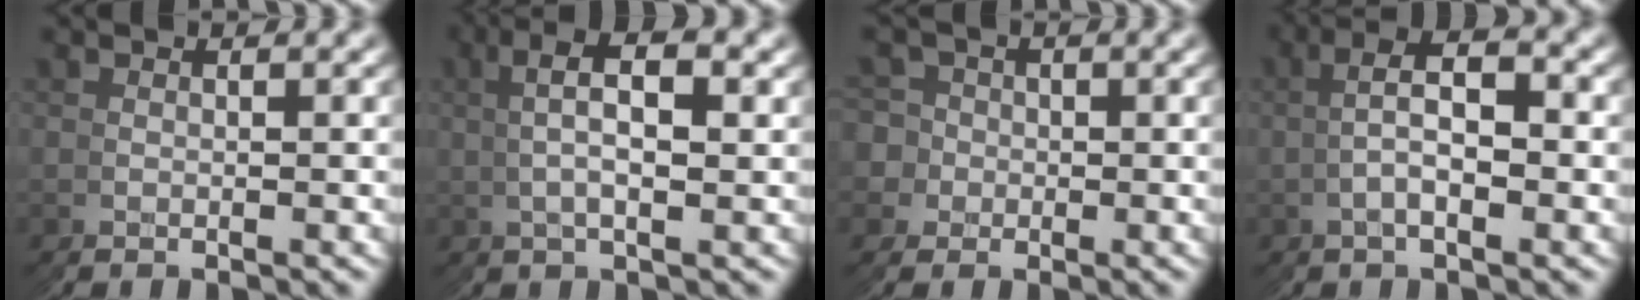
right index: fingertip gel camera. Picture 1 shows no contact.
{"total": 5.0, "force": [2.2, 1.2, 4.3], "torque": [-0.066, 0.026, 0.025]}
{"total": 7.0, "force": [-0.1, 6.8, 1.8], "torque": [-0.014, -0.011, -0.011]}
{"total": 5.9, "force": [1.2, 3.3, 4.7], "torque": [-0.068, 0.011, 0.005]}